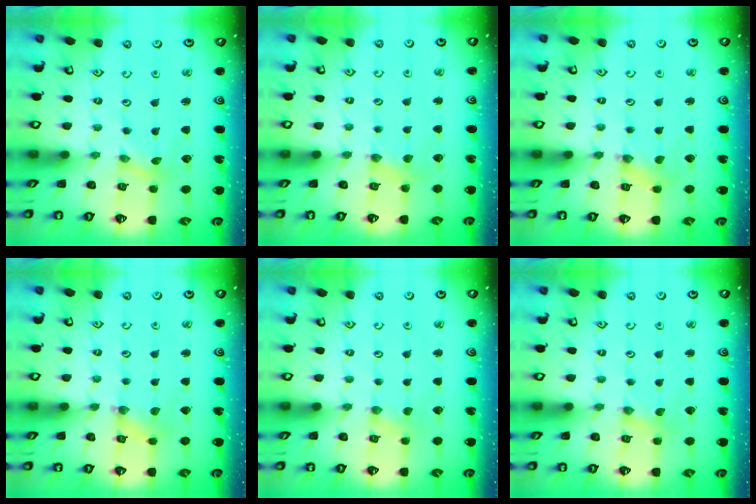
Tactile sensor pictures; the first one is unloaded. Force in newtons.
{"total": 4.4, "press": 4.4, "slide": 0.5}
{"total": 1.3, "press": 1.2, "slide": 0.2}
{"total": 1.0, "press": 1.0, "slide": 0.3}
{"total": 0.6, "press": 0.6, "slide": 0.1}
{"total": 0.0}